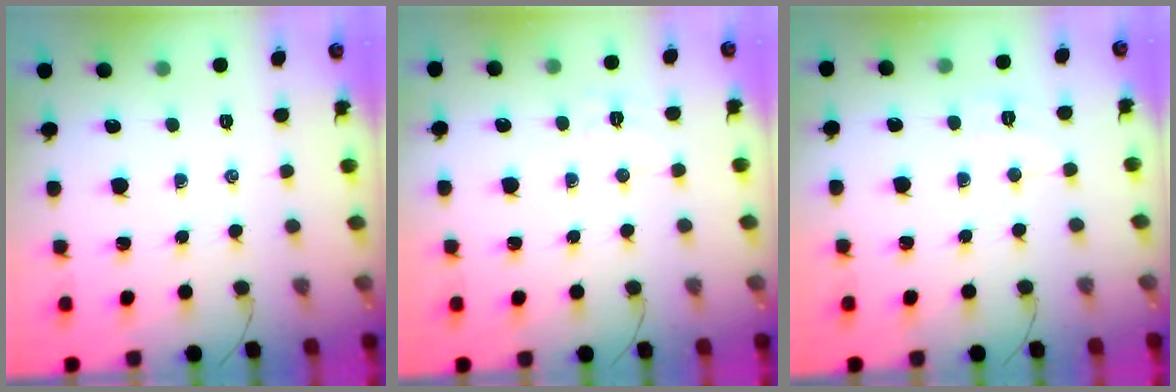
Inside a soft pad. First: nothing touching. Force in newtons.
{"total": 5.4, "press": 5.3, "slide": 1.2}
{"total": 5.9, "press": 5.8, "slide": 1.1}